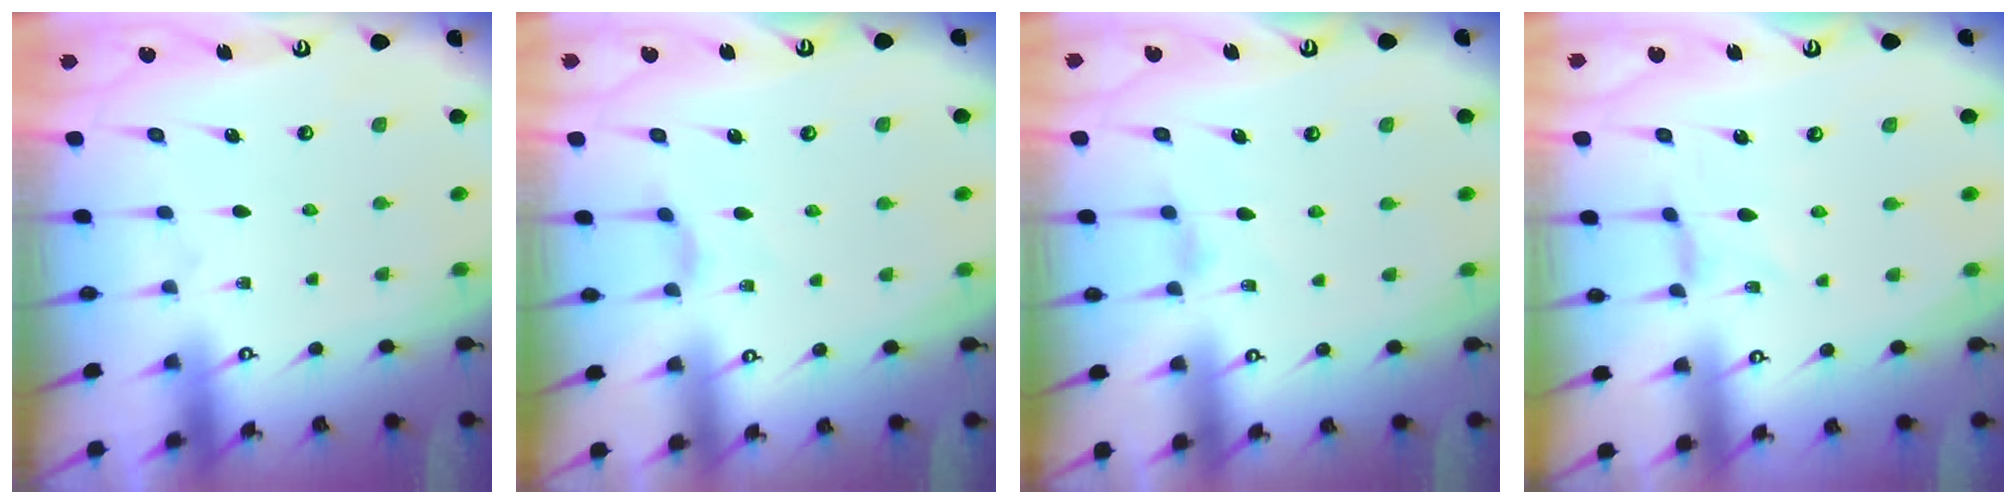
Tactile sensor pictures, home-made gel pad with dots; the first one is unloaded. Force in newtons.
{"total": 2.1, "press": 2.0, "slide": 0.5}
{"total": 2.5, "press": 2.5, "slide": 0.4}
{"total": 0.0}